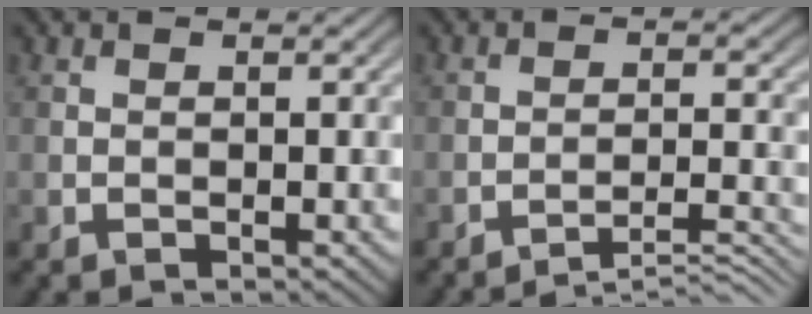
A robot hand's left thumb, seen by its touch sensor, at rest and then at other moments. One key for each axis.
{"total": 5.0, "fx": -4.1, "fy": 0.5, "fz": 2.8, "tx": -0.049, "ty": 0.011, "tz": -0.062}